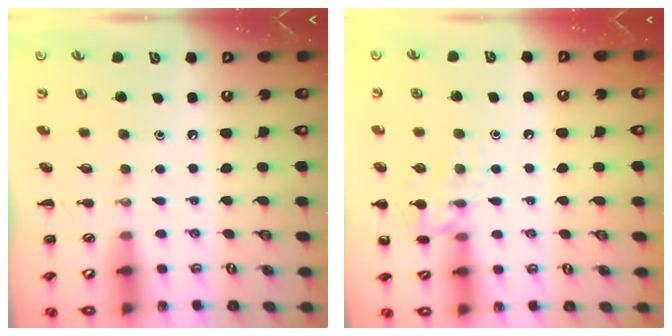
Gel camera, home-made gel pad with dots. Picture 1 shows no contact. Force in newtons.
{"total": 11.1, "press": 11.0, "slide": 1.2}